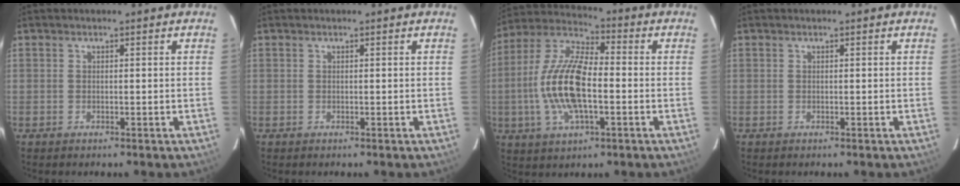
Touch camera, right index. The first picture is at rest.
{"total": 0.0}
{"total": 15.7, "force": [-2.5, 6.4, 14.1], "torque": [-0.293, 0.003, -0.052]}
{"total": 0.0}